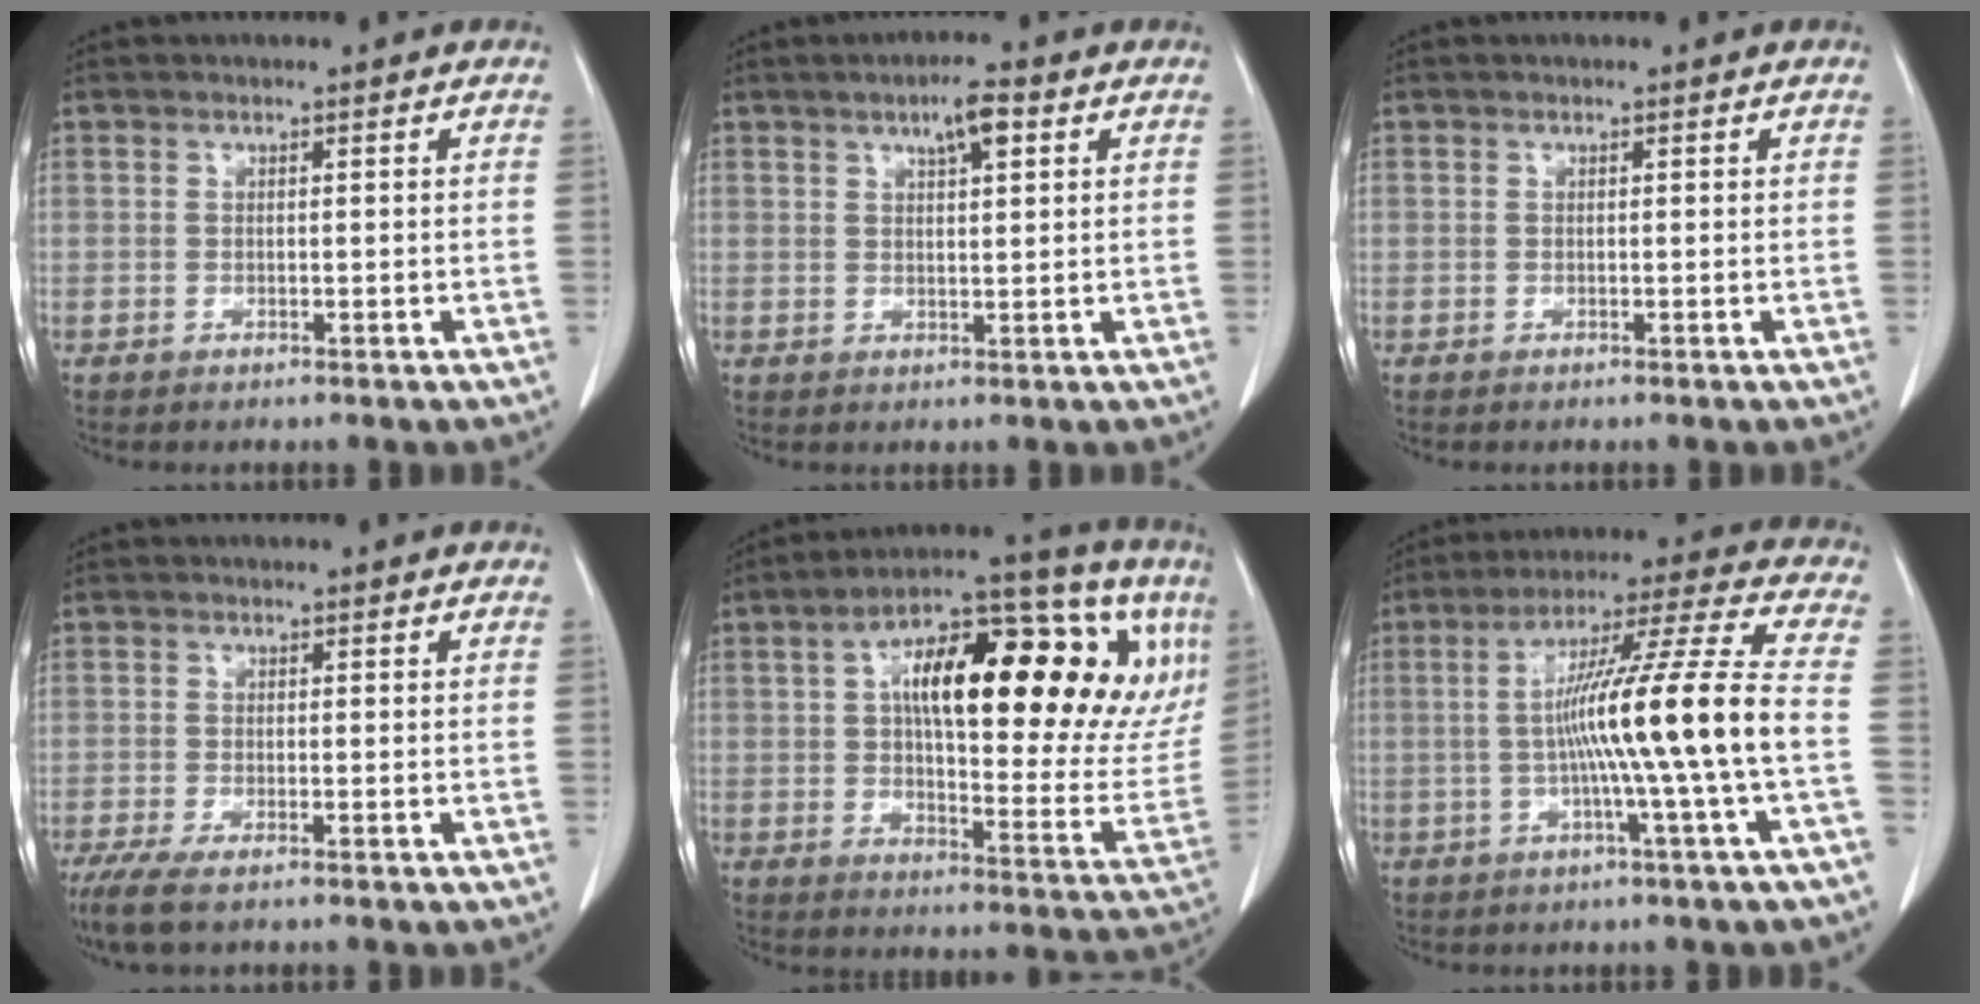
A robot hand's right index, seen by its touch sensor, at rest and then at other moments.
{"total": 4.3, "force": [2.2, 0.9, 3.6], "torque": [-0.064, 0.005, 0.036]}
{"total": 0.0}
{"total": 3.9, "force": [-2.6, 0.7, 2.8], "torque": [-0.057, -0.012, -0.049]}
{"total": 29.2, "force": [9.6, 9.7, 25.8], "torque": [-0.331, 0.058, 0.141]}
{"total": 15.2, "force": [-2.0, -2.2, 15.0], "torque": [-0.249, 0.006, -0.040]}